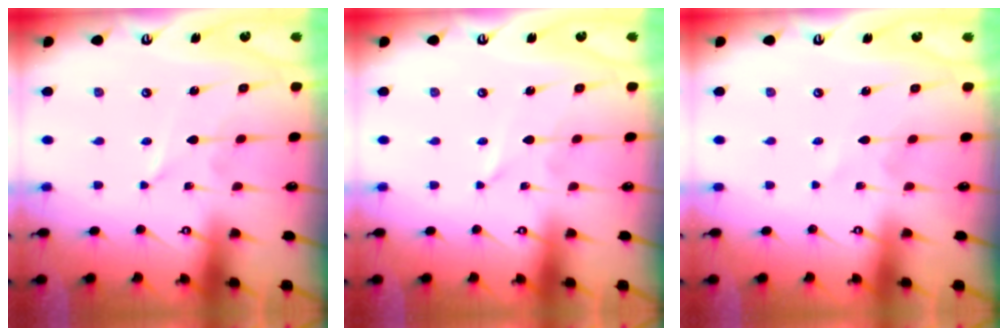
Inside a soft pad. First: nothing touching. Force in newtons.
{"total": 0.0}
{"total": 1.2, "press": 1.2, "slide": 0.2}